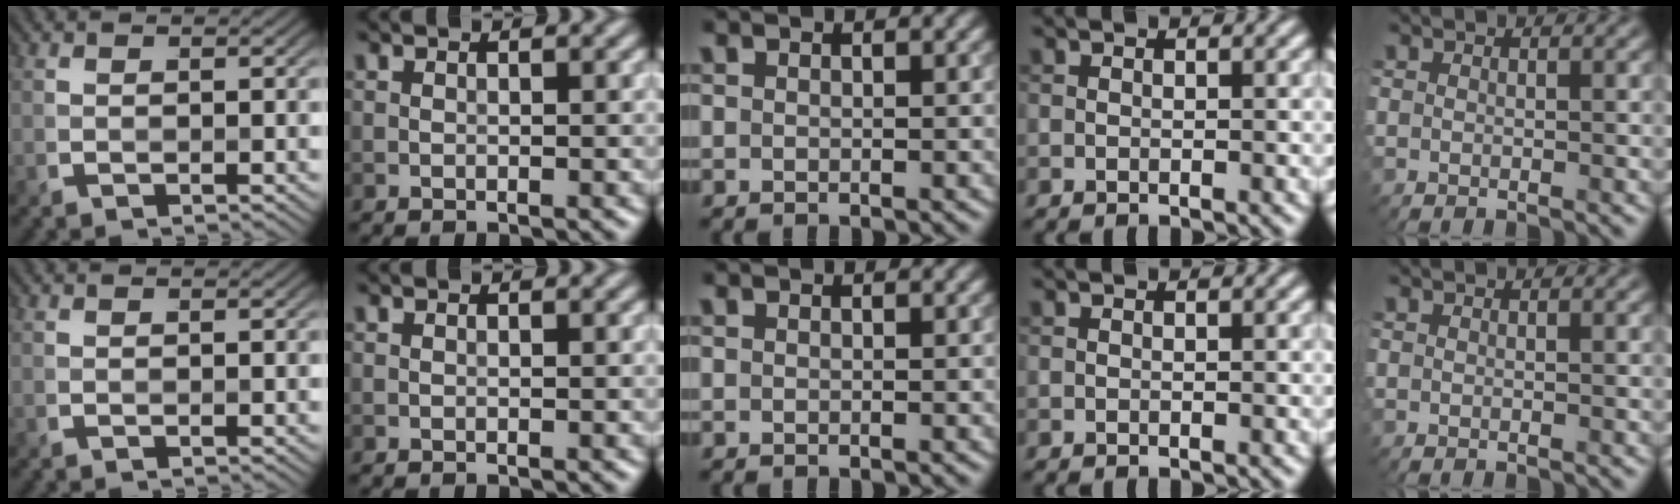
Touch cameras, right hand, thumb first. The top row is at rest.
{}